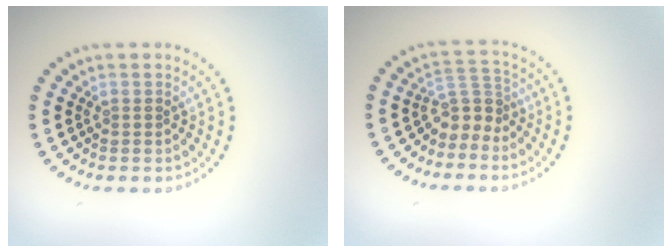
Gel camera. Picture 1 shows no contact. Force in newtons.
{"total": 2.7, "press": 1.9, "slide": 2.0}